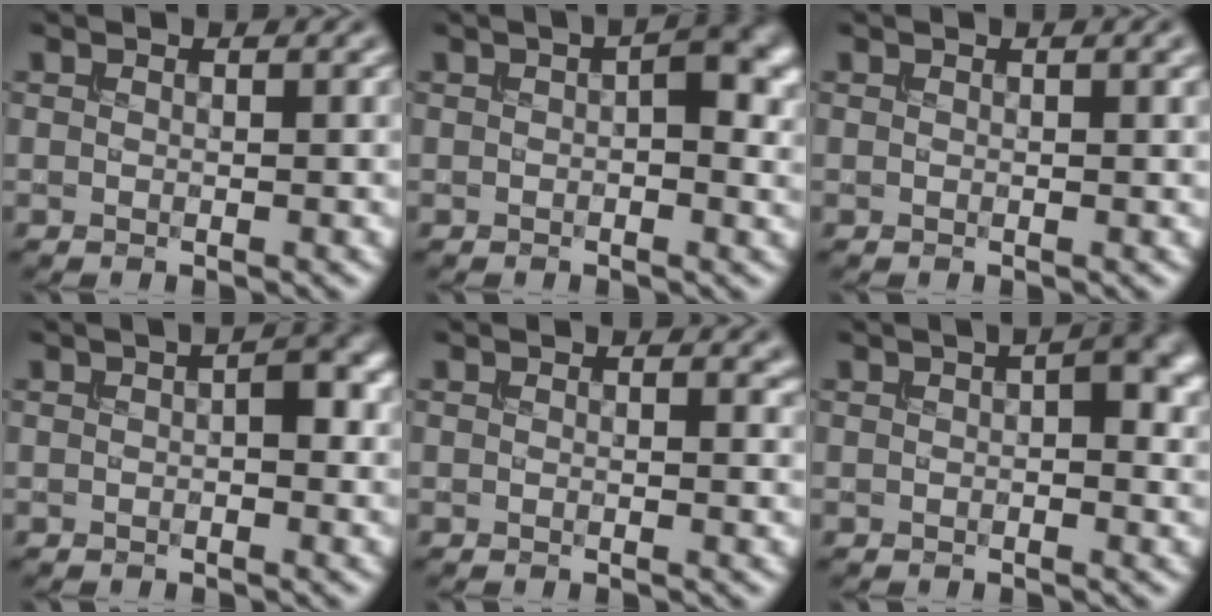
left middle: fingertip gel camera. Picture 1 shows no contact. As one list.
[{"total": 4.1, "force": [0.6, 1.8, 3.6], "torque": [-0.049, 0.006, 0.006]}, {"total": 0.8, "force": [0.5, 0.1, 0.7], "torque": [-0.011, 0.001, 0.008]}, {"total": 2.5, "force": [0.2, 1.1, 2.2], "torque": [-0.031, 0.006, 0.002]}, {"total": 0.9, "force": [0.5, 0.5, 0.5], "torque": [-0.005, -0.003, 0.009]}, {"total": 3.7, "force": [0.8, 1.7, 3.2], "torque": [-0.043, 0.007, 0.010]}]